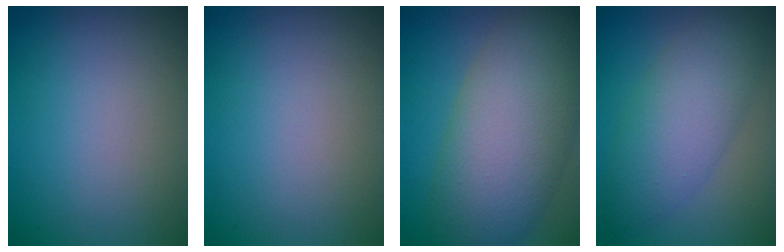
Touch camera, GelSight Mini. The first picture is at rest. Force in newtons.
{"total": 0.0}
{"total": 11.6, "press": 11.6, "slide": 0.5}
{"total": 6.3, "press": 6.3, "slide": 0.2}